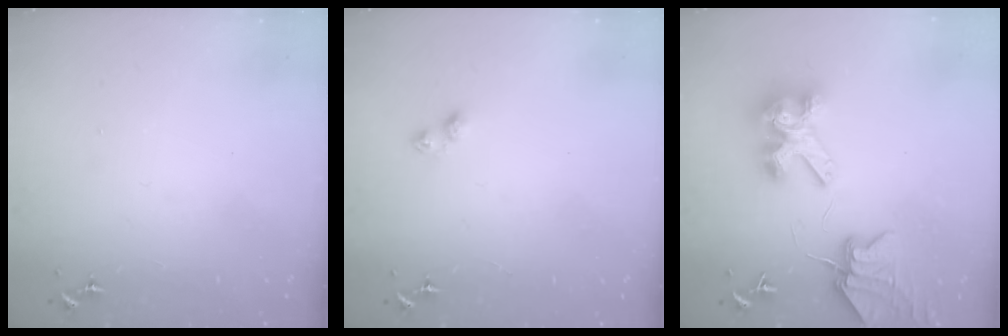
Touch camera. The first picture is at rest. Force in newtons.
{"total": 2.8, "press": 2.7, "slide": 0.4}
{"total": 10.2, "press": 10.1, "slide": 1.4}